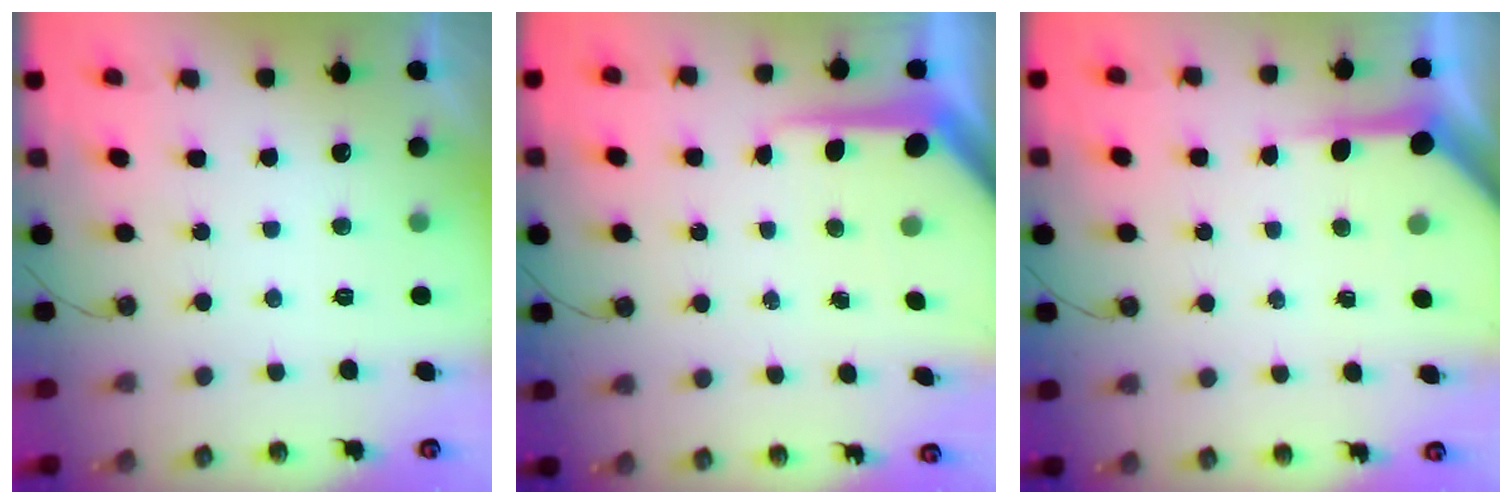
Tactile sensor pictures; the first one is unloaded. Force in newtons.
{"total": 8.1, "press": 8.1, "slide": 0.7}
{"total": 5.0, "press": 5.0, "slide": 0.1}